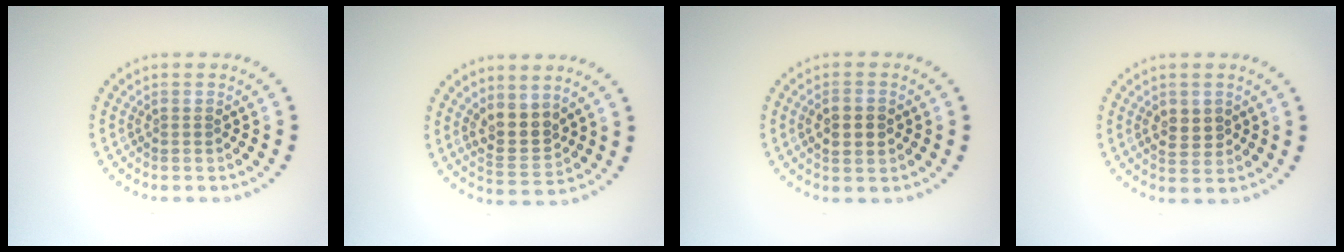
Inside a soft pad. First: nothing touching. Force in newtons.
{"total": 3.3, "press": 3.0, "slide": 1.5}
{"total": 2.3, "press": 2.3, "slide": 0.1}
{"total": 2.3, "press": 2.2, "slide": 0.3}